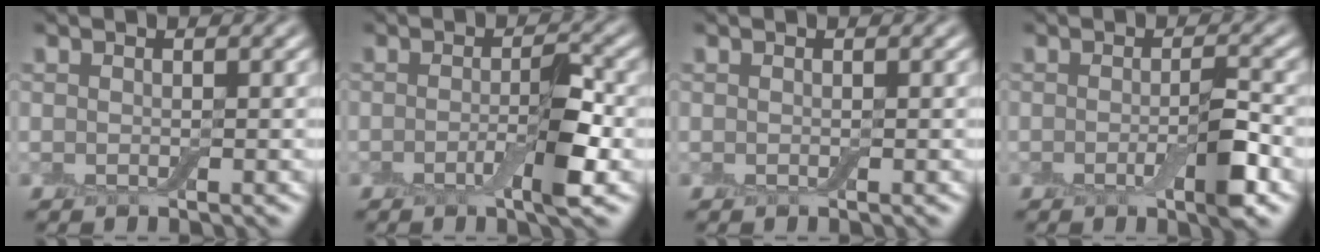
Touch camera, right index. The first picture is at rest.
{"total": 3.5, "force": [-1.1, 0.6, 3.3], "torque": [-0.052, 0.001, -0.023]}
{"total": 0.0}
{"total": 3.2, "force": [-0.9, 0.6, 3.0], "torque": [-0.048, -0.003, -0.017]}